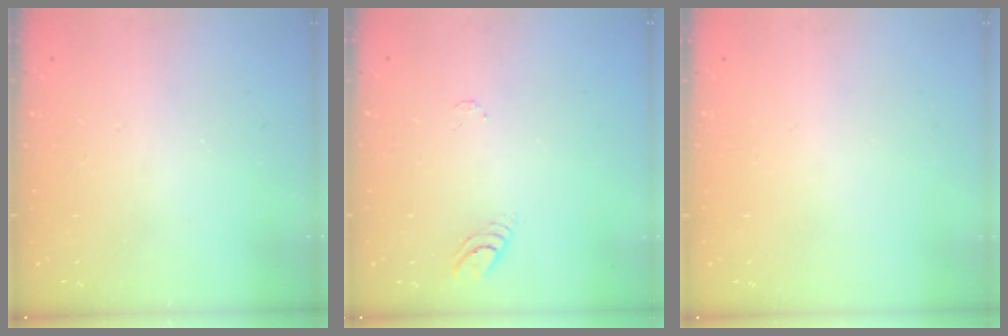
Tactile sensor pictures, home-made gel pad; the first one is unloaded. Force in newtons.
{"total": 3.9, "press": 3.9, "slide": 0.3}
{"total": 0.0}